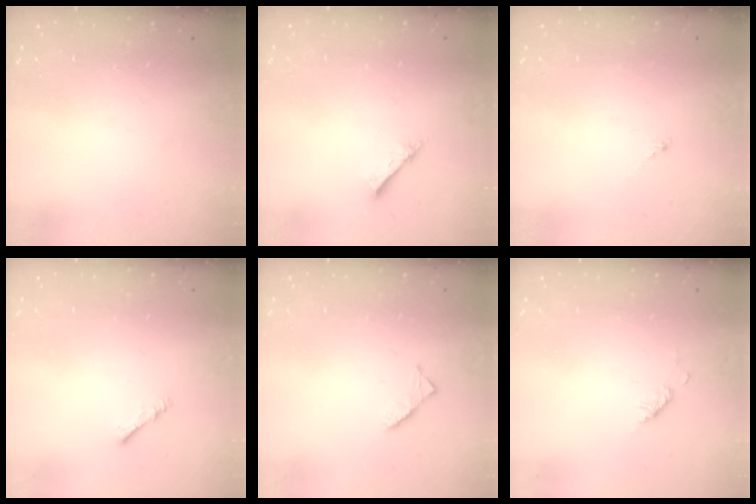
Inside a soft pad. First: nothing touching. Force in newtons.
{"total": 1.2, "press": 1.2, "slide": 0.1}
{"total": 0.0}
{"total": 1.9, "press": 1.9, "slide": 0.4}
{"total": 2.6, "press": 2.6, "slide": 0.4}
{"total": 2.9, "press": 2.9, "slide": 0.6}